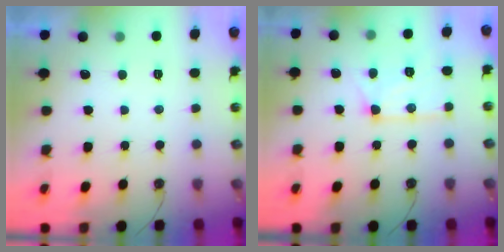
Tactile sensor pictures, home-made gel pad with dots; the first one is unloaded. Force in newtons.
{"total": 12.2, "press": 12.2, "slide": 0.3}